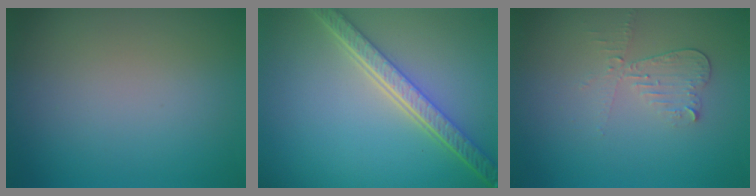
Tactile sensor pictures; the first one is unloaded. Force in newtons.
{"total": 5.3, "press": 4.1, "slide": 3.4}
{"total": 2.0, "press": 1.9, "slide": 0.7}